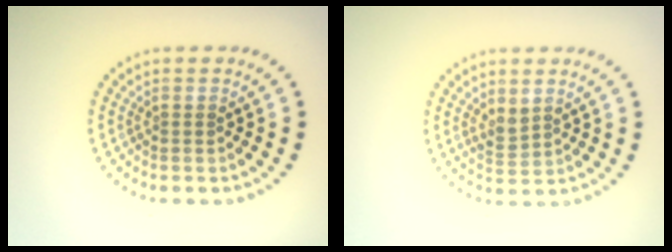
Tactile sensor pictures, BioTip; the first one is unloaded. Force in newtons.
{"total": 1.3, "press": 1.3, "slide": 0.5}